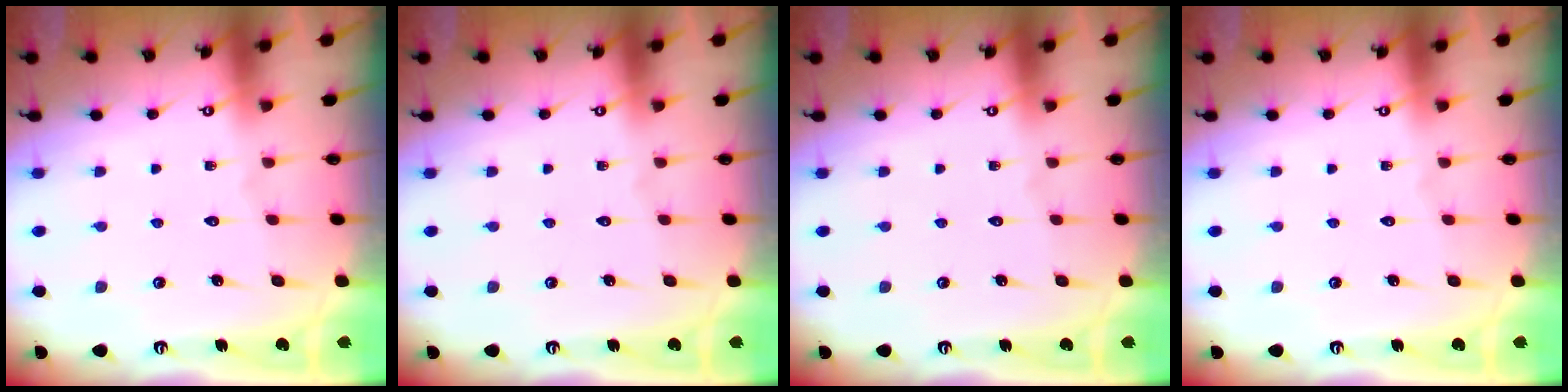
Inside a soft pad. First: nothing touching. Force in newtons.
{"total": 0.0}
{"total": 0.0}
{"total": 0.0}